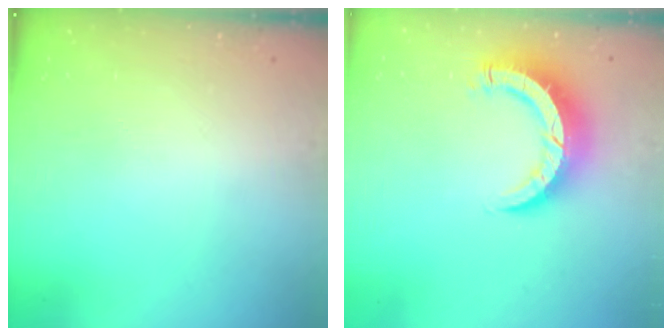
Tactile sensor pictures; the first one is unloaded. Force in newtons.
{"total": 8.3, "press": 8.2, "slide": 0.8}